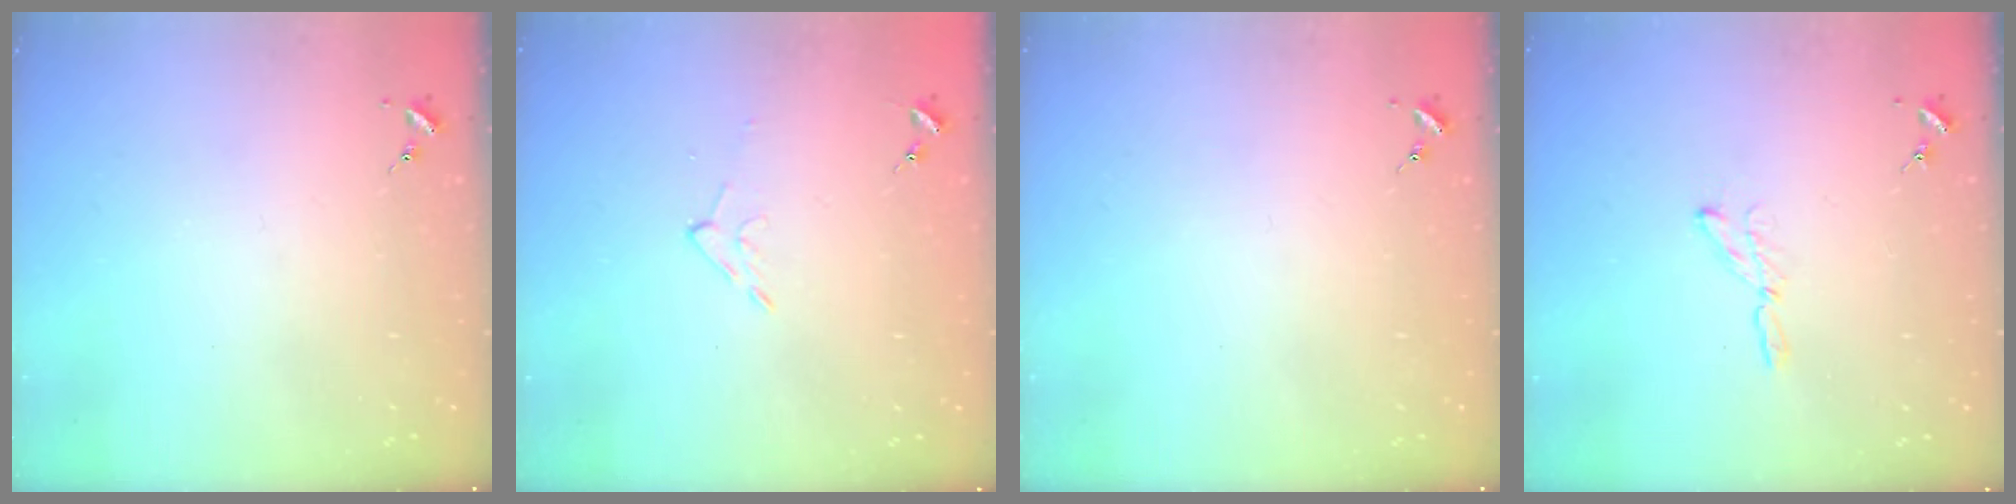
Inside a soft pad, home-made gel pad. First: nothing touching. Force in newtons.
{"total": 5.3, "press": 5.3, "slide": 0.8}
{"total": 0.0}
{"total": 3.8, "press": 3.8, "slide": 0.4}